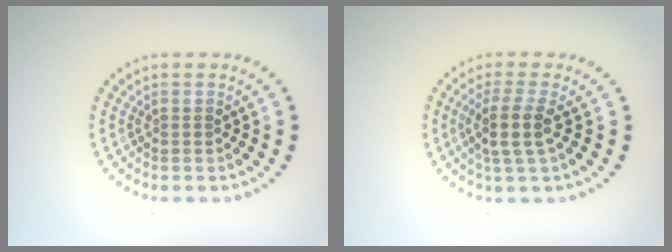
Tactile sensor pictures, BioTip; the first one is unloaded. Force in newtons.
{"total": 2.7, "press": 2.3, "slide": 1.5}